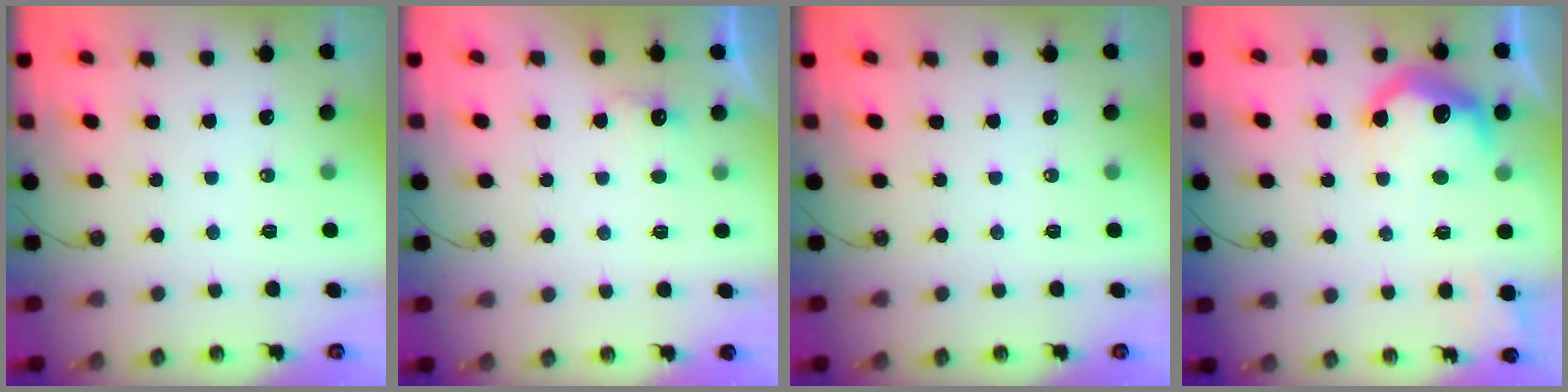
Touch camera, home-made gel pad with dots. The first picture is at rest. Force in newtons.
{"total": 4.3, "press": 4.3, "slide": 0.7}
{"total": 0.0}
{"total": 13.2, "press": 13.2, "slide": 0.7}